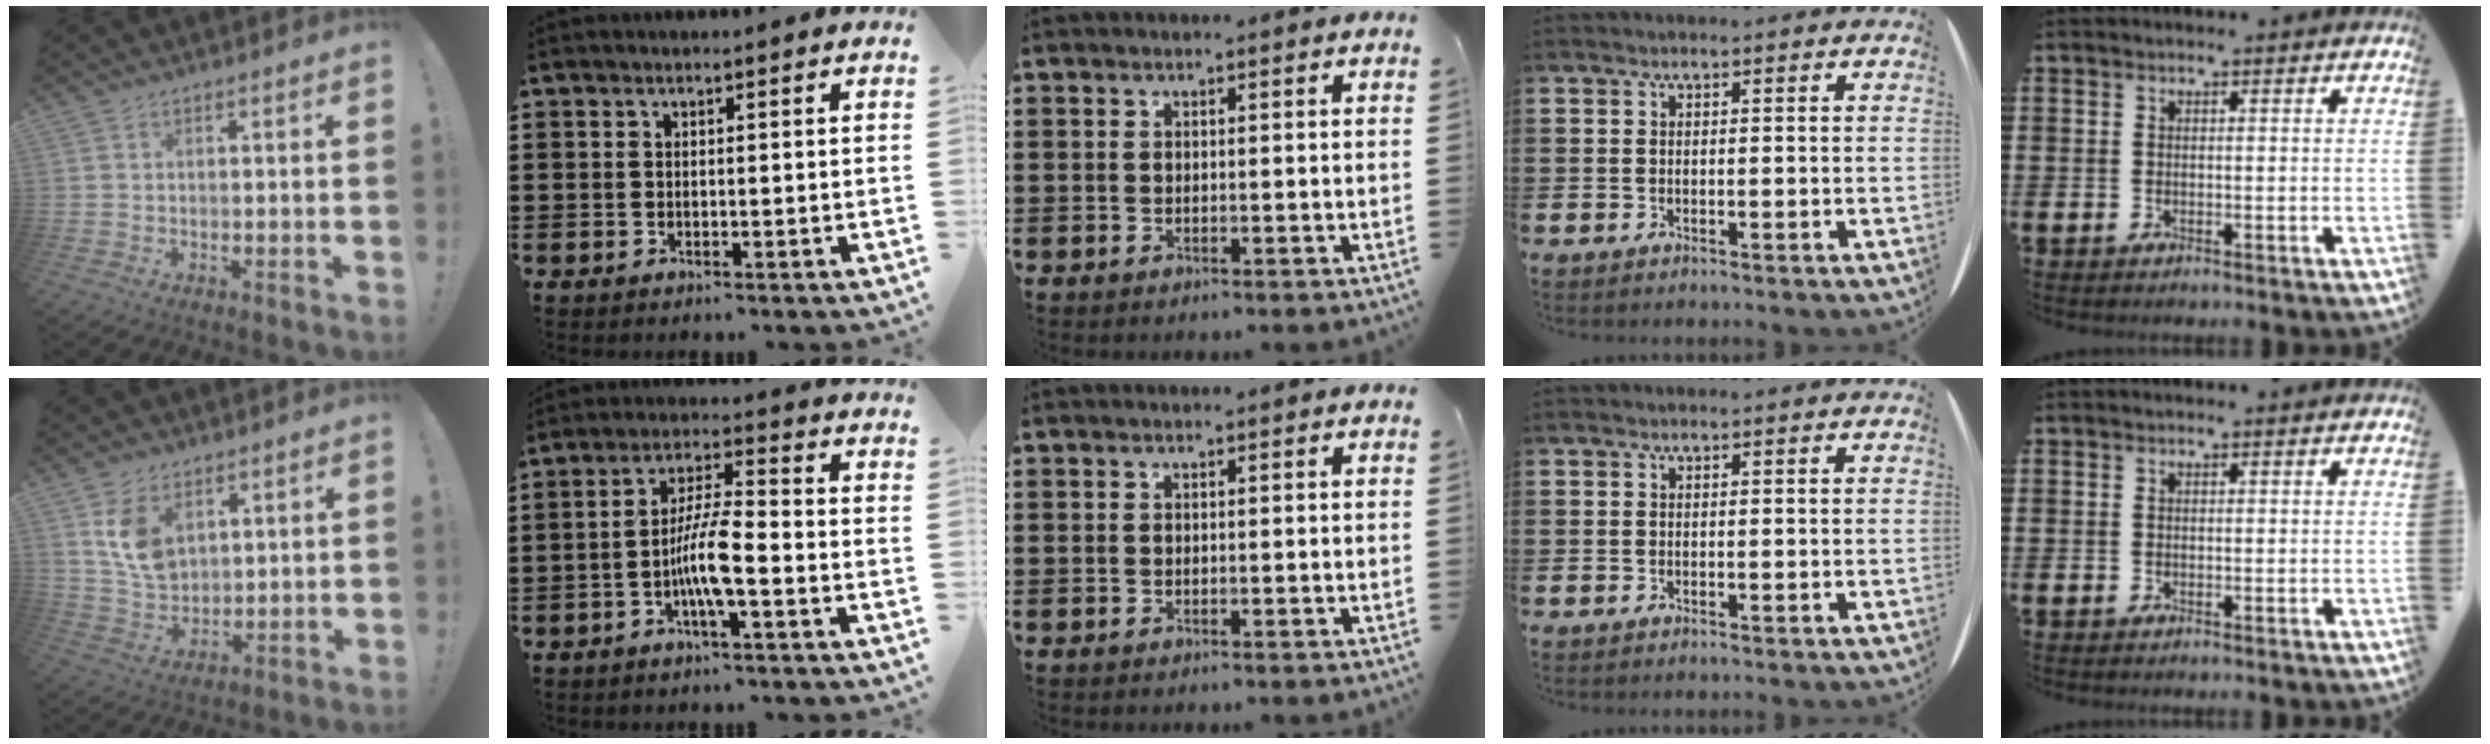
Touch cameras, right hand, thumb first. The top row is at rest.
{"thumb": {"total": 9.7, "force": [4.6, 6.8, 5.1], "torque": [-0.083, -0.018, 0.094]}, "index": {"total": 7.3, "force": [-2.6, 1.3, 6.7], "torque": [-0.141, -0.006, -0.054]}}